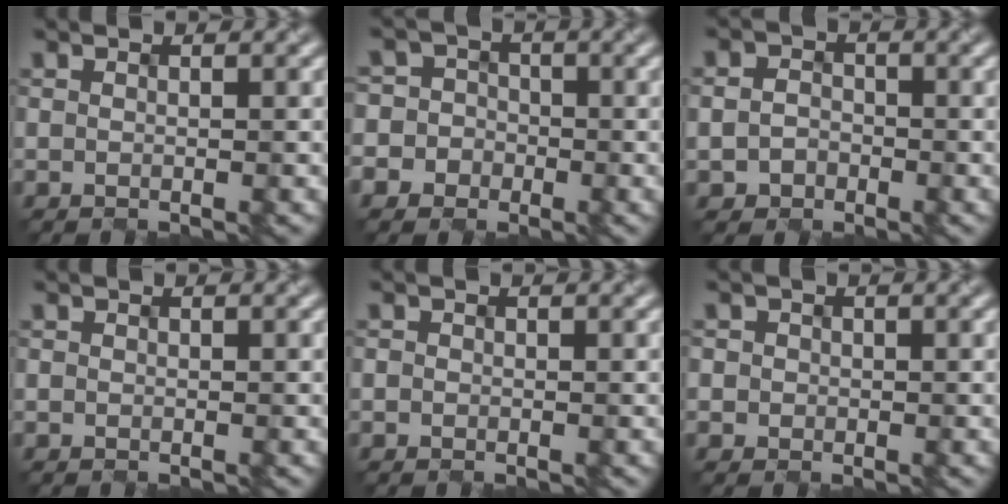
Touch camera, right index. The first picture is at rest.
{"total": 4.3, "force": [-1.5, 4.0, -0.1], "torque": [0.025, 0.026, -0.052]}
{"total": 2.1, "force": [-1.3, 1.6, 0.1], "torque": [-0.006, -0.001, -0.021]}
{"total": 0.6, "force": [-0.4, -0.2, -0.4], "torque": [0.000, 0.000, 0.002]}
{"total": 0.6, "force": [-0.5, 0.1, -0.4], "torque": [0.003, 0.000, -0.001]}
{"total": 1.1, "force": [-0.5, 0.8, -0.5], "torque": [0.006, -0.003, -0.001]}